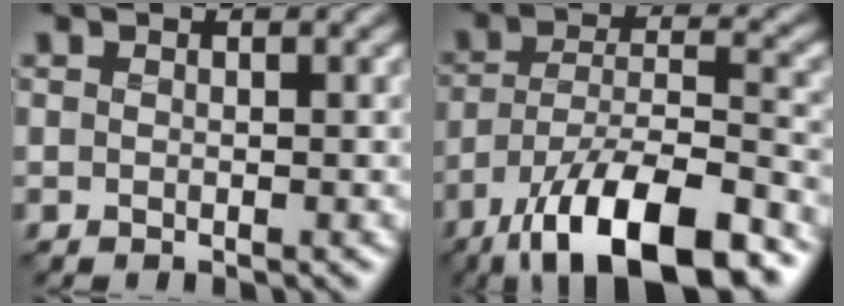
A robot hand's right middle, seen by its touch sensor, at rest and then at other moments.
{"total": 12.6, "force": [-8.3, 4.0, 8.5], "torque": [-0.151, 0.001, -0.151]}